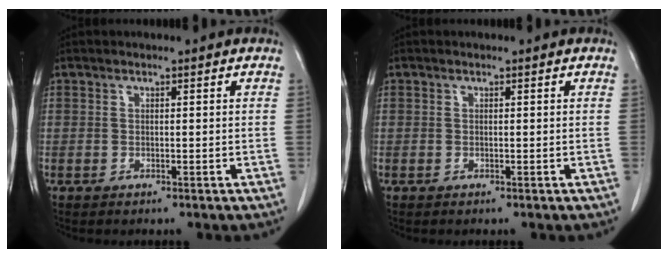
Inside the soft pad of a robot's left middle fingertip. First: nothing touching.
{"total": 0.0}